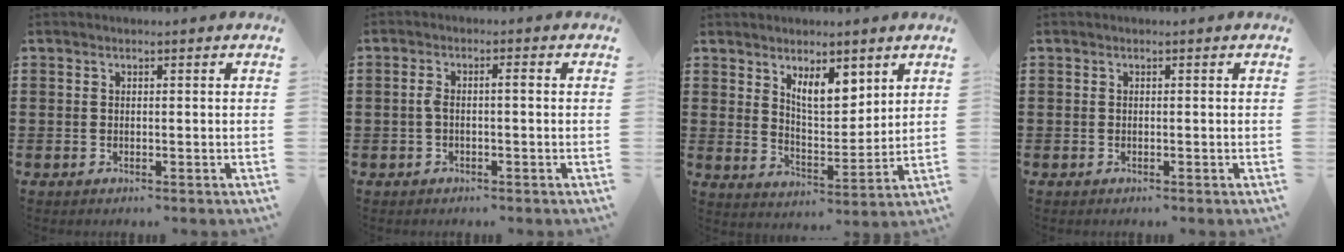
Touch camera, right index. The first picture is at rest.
{"total": 2.1, "force": [-0.3, 0.4, 2.0], "torque": [-0.046, 0.002, -0.011]}
{"total": 7.1, "force": [4.8, 2.9, 4.5], "torque": [-0.084, -0.013, 0.083]}
{"total": 0.0}